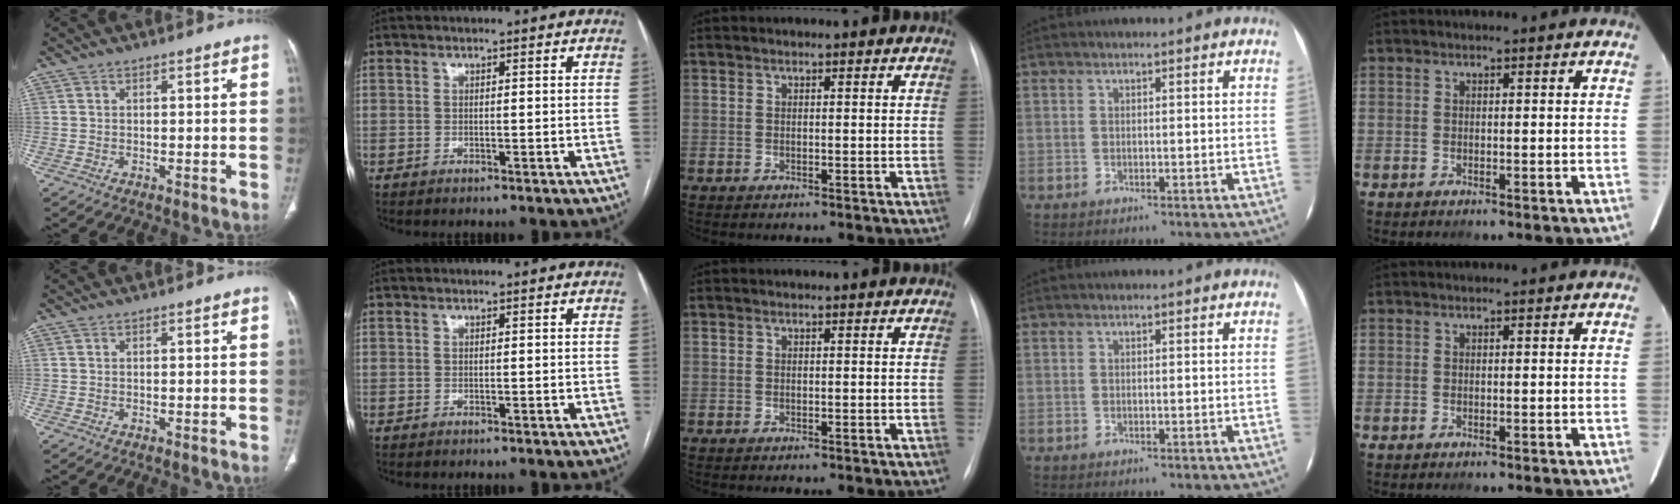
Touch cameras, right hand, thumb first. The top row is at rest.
{}